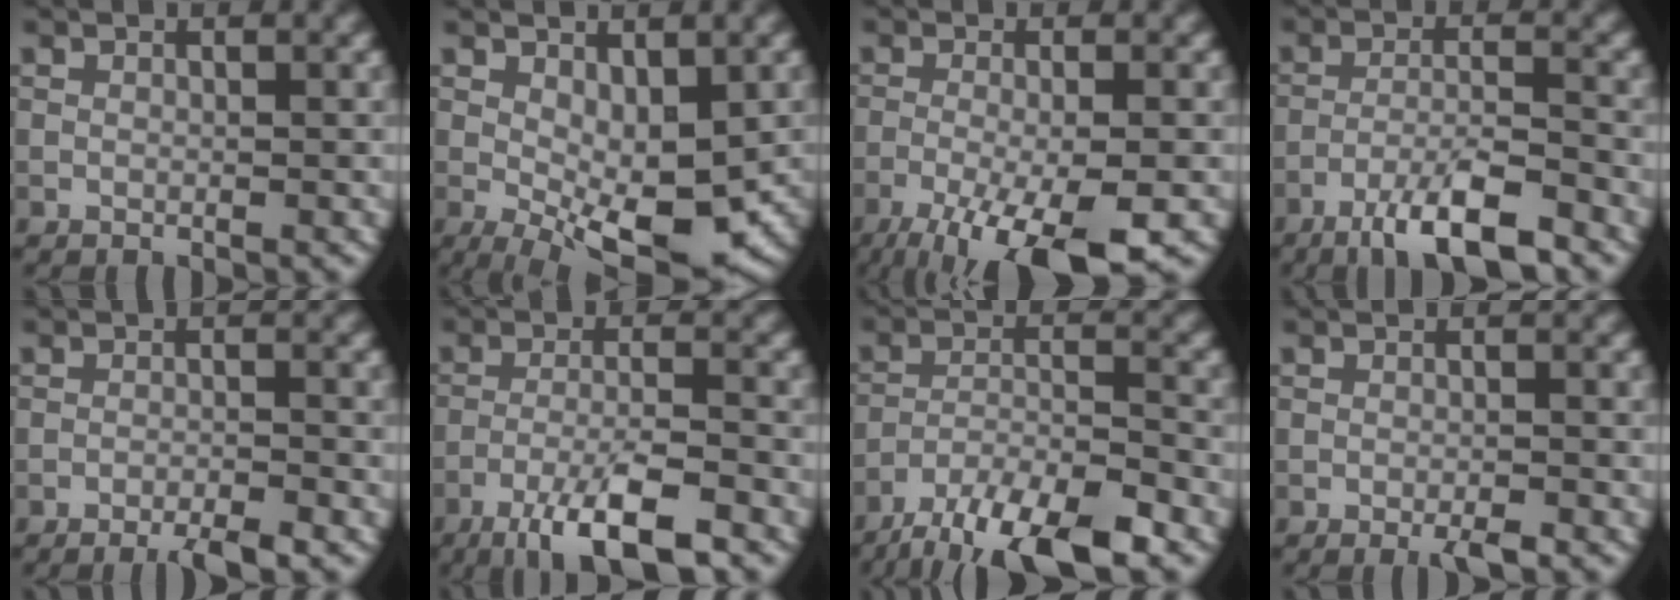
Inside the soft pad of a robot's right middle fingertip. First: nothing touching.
{"total": 7.2, "force": [-1.0, 3.0, 6.4], "torque": [-0.115, -0.007, -0.013]}
{"total": 9.0, "force": [-5.2, 2.3, 7.0], "torque": [-0.122, -0.020, -0.089]}
{"total": 6.6, "force": [-4.6, 1.2, 4.6], "torque": [-0.079, 0.002, -0.080]}
{"total": 3.2, "force": [-2.4, 0.3, 2.1], "torque": [-0.036, 0.002, -0.044]}
{"total": 7.3, "force": [-4.8, 1.4, 5.3], "torque": [-0.088, 0.003, -0.088]}
{"total": 10.3, "force": [-7.9, 2.8, 6.0], "torque": [-0.101, -0.019, -0.139]}
{"total": 1.9, "force": [-1.3, 0.2, 1.4], "torque": [-0.021, -0.002, -0.024]}